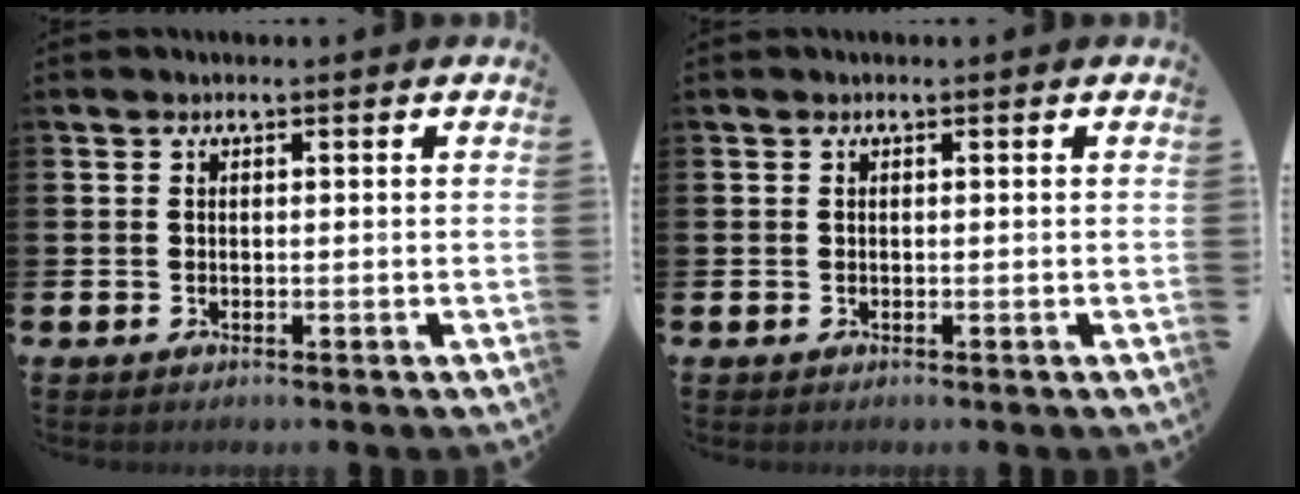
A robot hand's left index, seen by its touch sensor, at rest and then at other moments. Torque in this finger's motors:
{"motor_torque": [0.00, 0.00, 0.00, 0.00]}